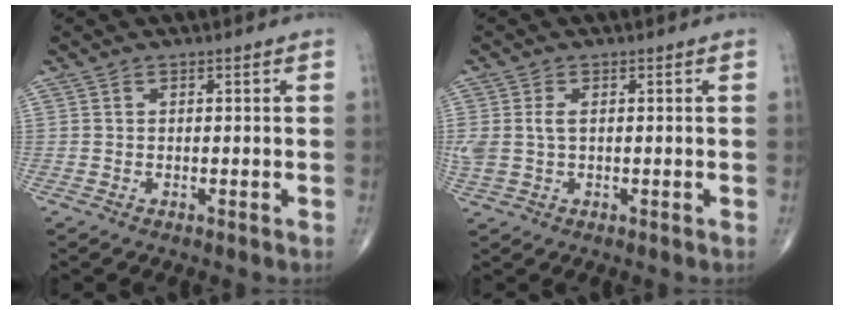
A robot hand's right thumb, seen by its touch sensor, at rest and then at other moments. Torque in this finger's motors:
{"motor_torque": [0.02, -0.08, 0.62, 0.09, 0.03]}